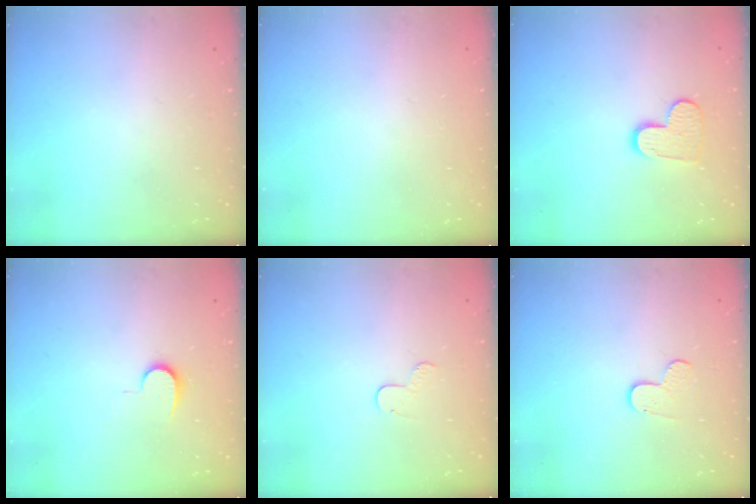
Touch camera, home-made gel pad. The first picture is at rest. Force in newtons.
{"total": 0.7, "press": 0.7, "slide": 0.1}
{"total": 8.8, "press": 8.8, "slide": 0.2}
{"total": 7.3, "press": 7.3, "slide": 0.7}
{"total": 4.9, "press": 4.9, "slide": 0.5}
{"total": 3.4, "press": 3.4, "slide": 0.3}